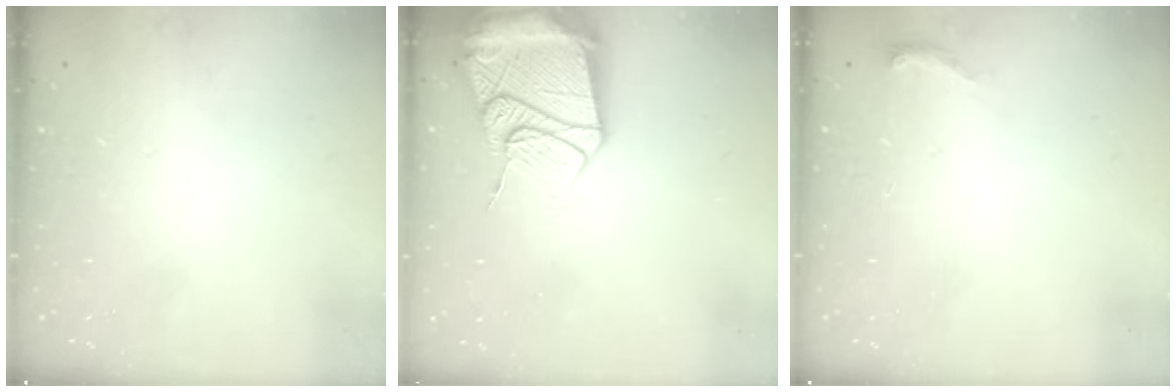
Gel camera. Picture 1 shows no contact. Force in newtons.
{"total": 20.6, "press": 20.5, "slide": 2.3}
{"total": 6.9, "press": 2.8, "slide": 6.3}